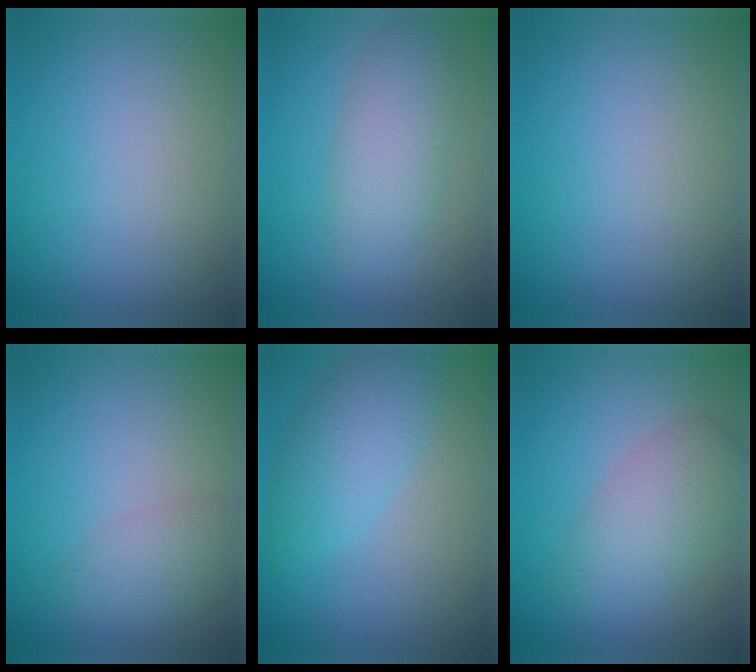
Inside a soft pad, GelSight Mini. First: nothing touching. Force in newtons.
{"total": 3.8, "press": 3.8, "slide": 0.1}
{"total": 0.0}
{"total": 2.1, "press": 2.1, "slide": 0.1}
{"total": 3.8, "press": 3.8, "slide": 0.2}
{"total": 4.2, "press": 4.2, "slide": 0.2}